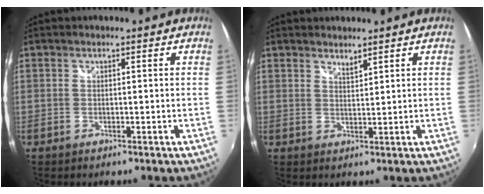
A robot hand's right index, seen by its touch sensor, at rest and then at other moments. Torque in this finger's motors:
{"motor_torque": [-0.09, 0.18, -0.06, 0.00]}